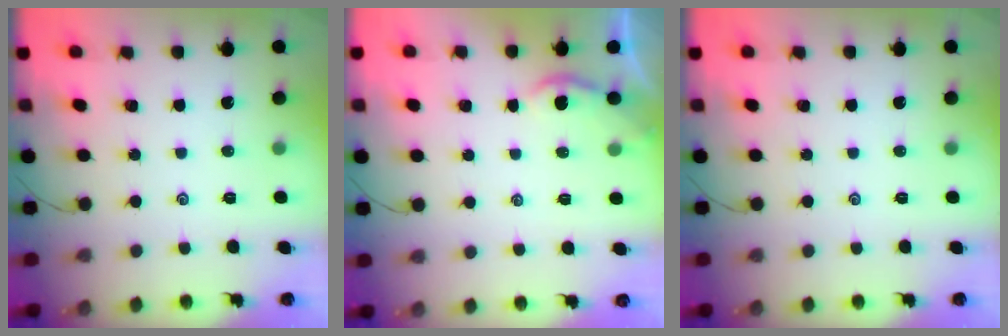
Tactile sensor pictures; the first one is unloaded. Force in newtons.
{"total": 2.0, "press": 1.9, "slide": 0.4}
{"total": 0.0}